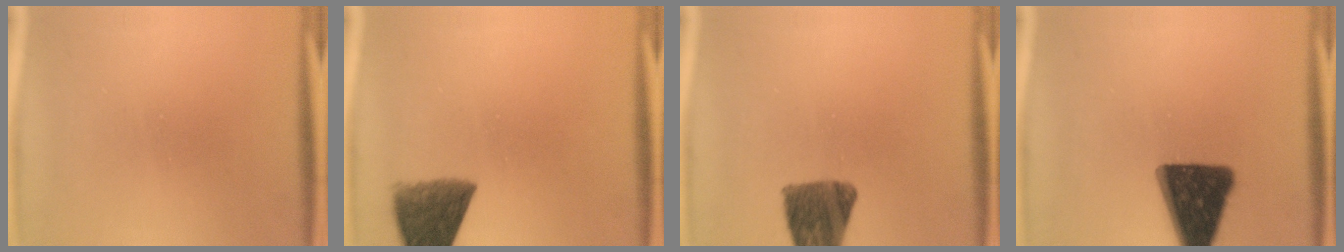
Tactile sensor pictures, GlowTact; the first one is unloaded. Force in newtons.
{"total": 9.1}
{"total": 8.6}
{"total": 15.9}